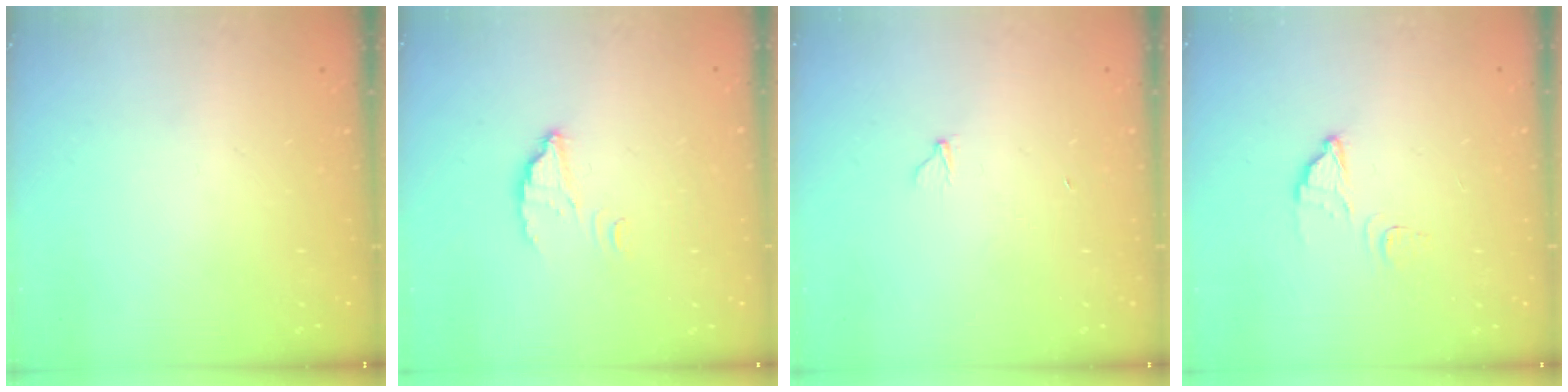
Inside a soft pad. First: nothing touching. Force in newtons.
{"total": 2.6, "press": 2.6, "slide": 0.2}
{"total": 3.3, "press": 3.3, "slide": 0.3}
{"total": 2.5, "press": 2.5, "slide": 0.2}